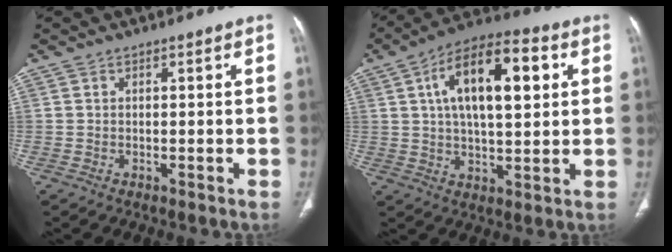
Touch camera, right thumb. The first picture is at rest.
{"total": 17.3, "force": [4.7, 7.7, 14.8], "torque": [-0.227, 0.012, 0.072]}